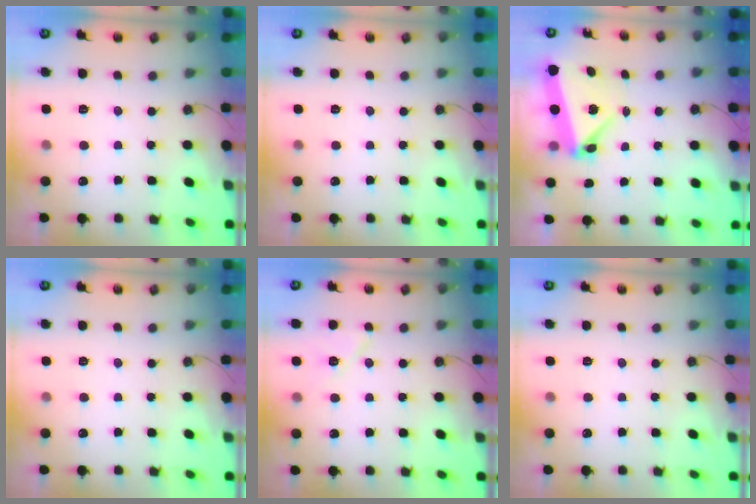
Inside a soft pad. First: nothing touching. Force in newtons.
{"total": 0.0}
{"total": 5.9, "press": 5.9, "slide": 0.9}
{"total": 0.0}
{"total": 7.3, "press": 7.2, "slide": 1.2}
{"total": 0.0}